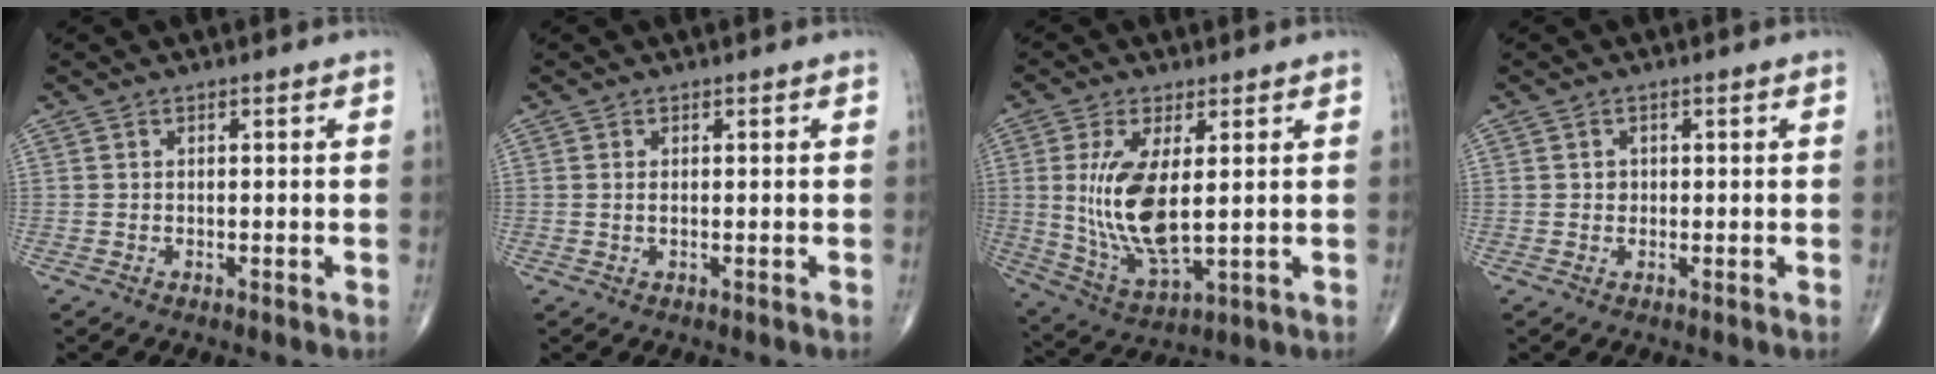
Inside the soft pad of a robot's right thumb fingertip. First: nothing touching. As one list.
[{"total": 0.5, "force": [0.1, 0.2, 0.5], "torque": [-0.012, -0.001, 0.002]}, {"total": 13.4, "force": [1.5, 5.3, 12.2], "torque": [-0.250, -0.026, 0.044]}, {"total": 1.1, "force": [0.1, 1.0, 0.4], "torque": [-0.002, 0.001, 0.002]}]